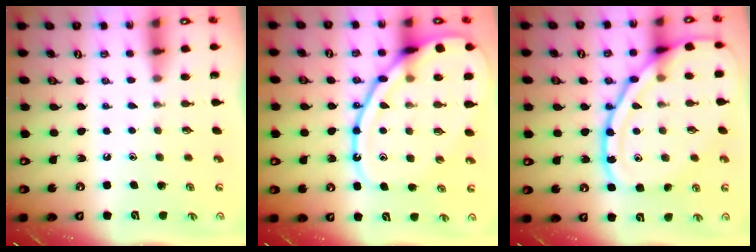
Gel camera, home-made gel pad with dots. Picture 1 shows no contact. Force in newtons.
{"total": 19.5, "press": 19.4, "slide": 1.2}
{"total": 20.8, "press": 20.7, "slide": 1.8}